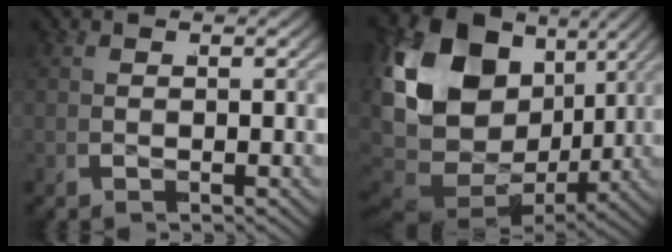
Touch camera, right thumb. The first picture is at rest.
{"total": 23.8, "force": [-0.7, 16.9, 16.8], "torque": [-0.343, -0.040, -0.003]}